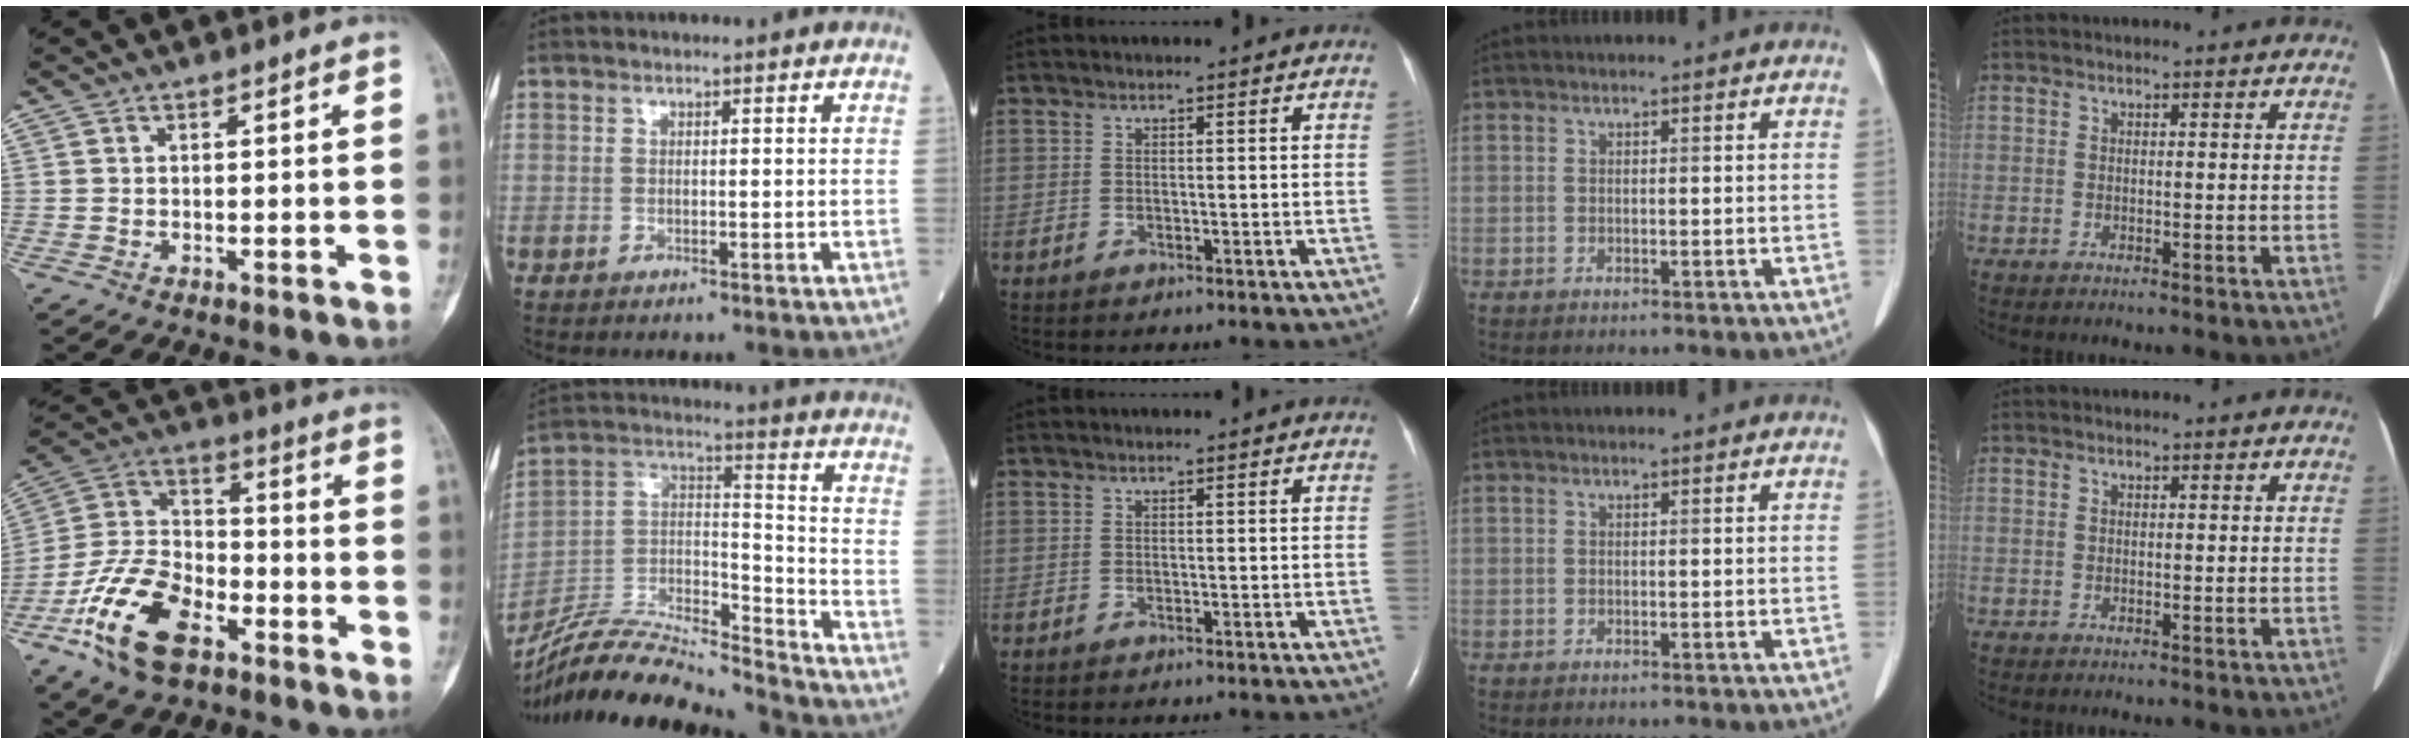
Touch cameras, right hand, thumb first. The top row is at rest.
{"thumb": {"total": 17.1, "force": [-8.9, 9.2, 11.3], "torque": [-0.216, 0.050, -0.174]}, "index": {"total": 20.7, "force": [-19.4, 1.5, 7.1], "torque": [-0.152, 0.011, -0.341]}}